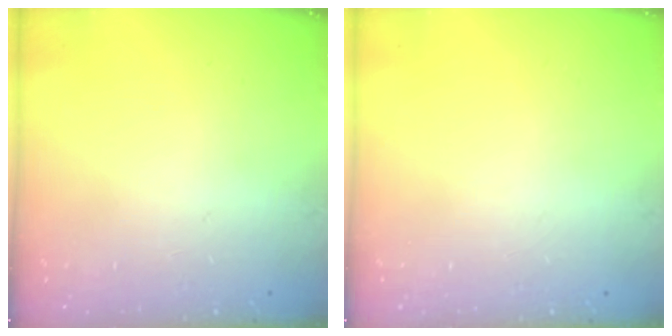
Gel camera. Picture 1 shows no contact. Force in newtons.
{"total": 0.0}